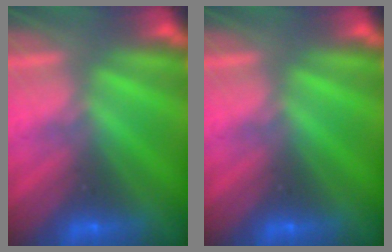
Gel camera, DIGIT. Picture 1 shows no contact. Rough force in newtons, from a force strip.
{"total": 0.0}